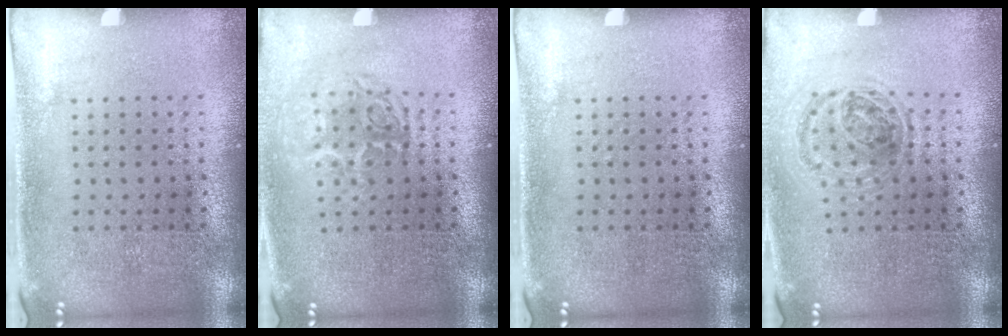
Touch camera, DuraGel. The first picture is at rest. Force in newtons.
{"total": 1.7, "press": 1.3, "slide": 1.1}
{"total": 0.0}
{"total": 0.9, "press": 0.9, "slide": 0.3}